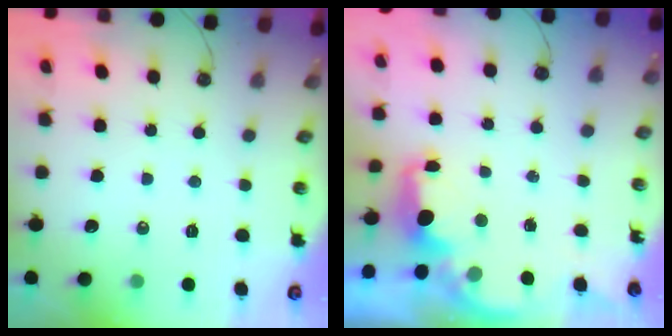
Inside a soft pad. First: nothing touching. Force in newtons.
{"total": 2.3, "press": 2.2, "slide": 0.7}